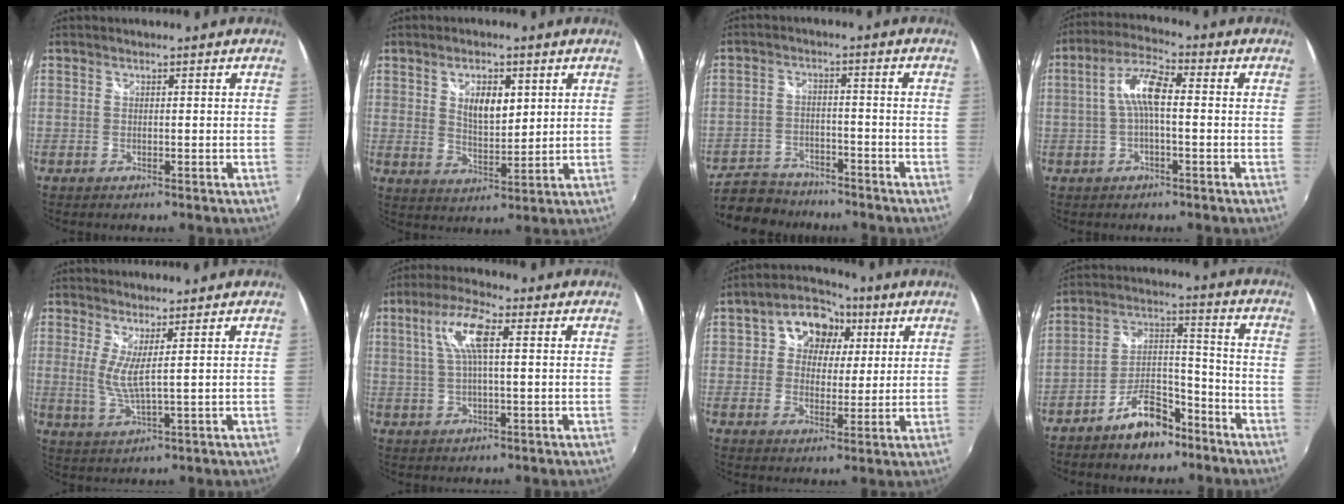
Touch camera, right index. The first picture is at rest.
{"total": 6.9, "force": [2.6, 3.4, 5.4], "torque": [-0.089, 0.002, 0.049]}
{"total": 11.8, "force": [-10.0, 5.1, 3.7], "torque": [-0.112, -0.008, -0.161]}
{"total": 7.1, "force": [-0.2, 2.1, 6.8], "torque": [-0.141, 0.019, -0.004]}
{"total": 4.0, "force": [1.6, -0.2, 3.6], "torque": [-0.077, -0.017, 0.025]}
{"total": 8.1, "force": [2.1, 1.9, 7.6], "torque": [-0.147, 0.013, 0.041]}
{"total": 10.0, "force": [3.2, 8.0, 5.0], "torque": [-0.100, 0.025, 0.048]}
{"total": 10.1, "force": [-7.3, 4.5, 5.2], "torque": [-0.093, 0.035, -0.116]}